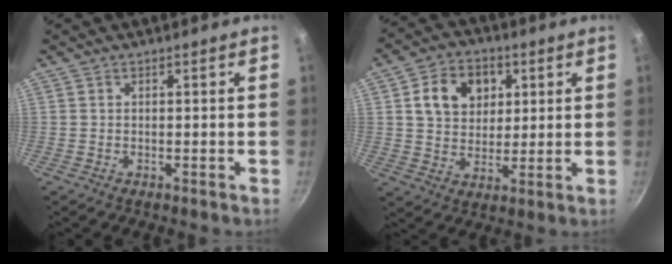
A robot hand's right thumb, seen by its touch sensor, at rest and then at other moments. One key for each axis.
{"total": 11.2, "fx": 3.4, "fy": 8.8, "fz": 6.1, "tx": -0.074, "ty": 0.002, "tz": 0.052}